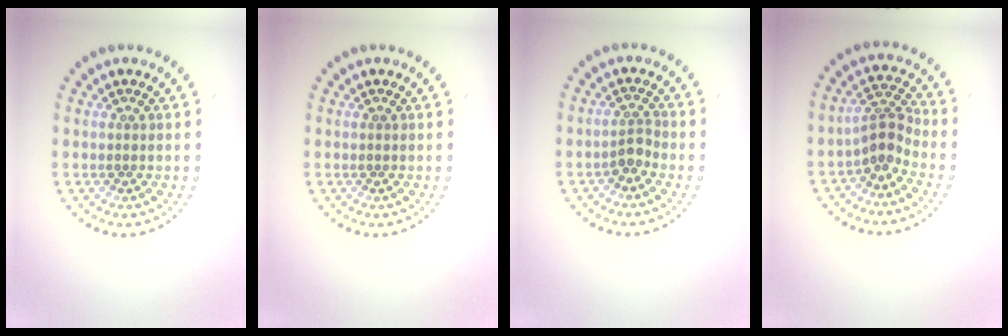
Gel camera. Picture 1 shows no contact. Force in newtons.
{"total": 0.0}
{"total": 1.7, "press": 1.3, "slide": 1.1}
{"total": 2.7, "press": 1.9, "slide": 1.9}